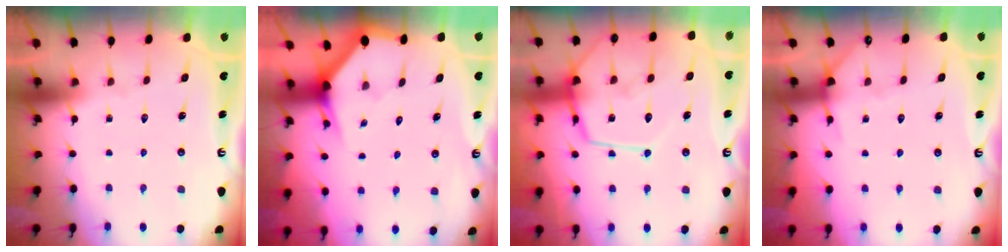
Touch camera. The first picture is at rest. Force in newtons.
{"total": 2.9, "press": 2.9, "slide": 0.0}
{"total": 15.6, "press": 15.6, "slide": 1.3}
{"total": 5.0, "press": 5.0, "slide": 0.5}